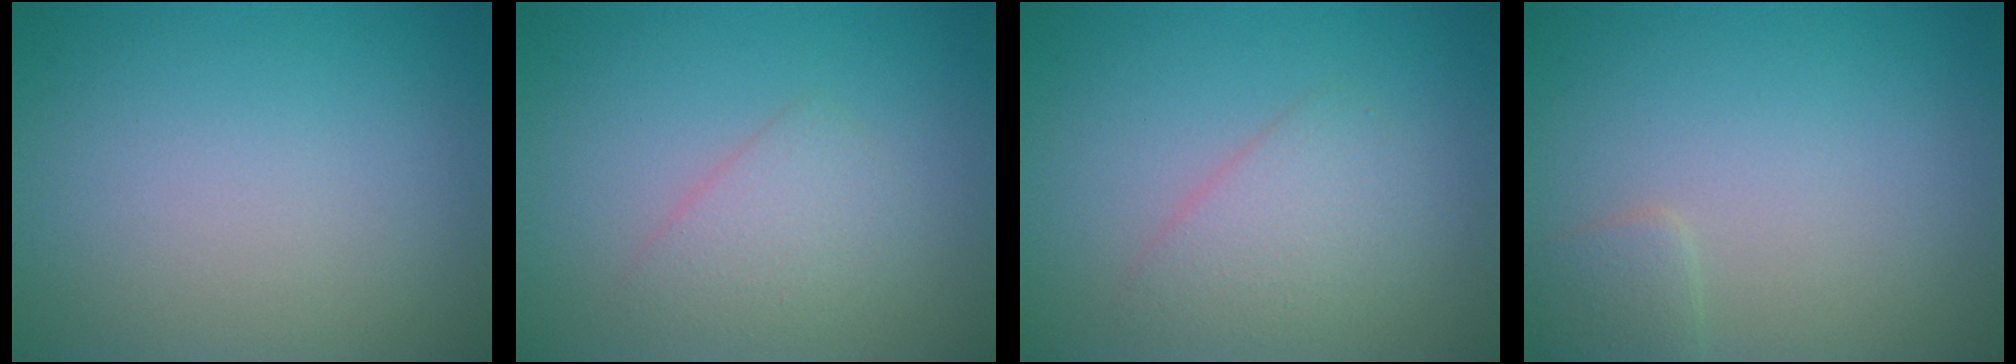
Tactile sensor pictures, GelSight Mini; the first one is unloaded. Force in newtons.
{"total": 2.2, "press": 2.2, "slide": 0.1}
{"total": 2.4, "press": 2.4, "slide": 0.1}
{"total": 1.3, "press": 1.3, "slide": 0.1}